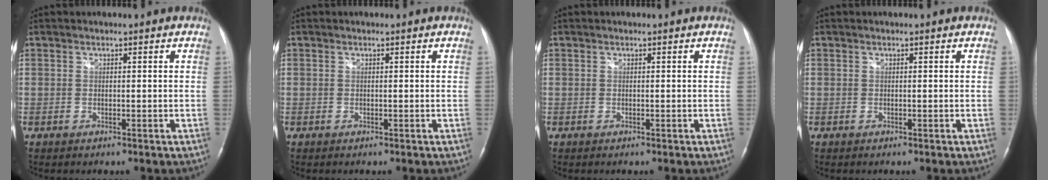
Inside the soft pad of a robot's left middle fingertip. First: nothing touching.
{"total": 0.0}
{"total": 0.0}
{"total": 0.0}